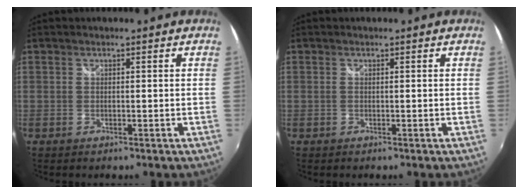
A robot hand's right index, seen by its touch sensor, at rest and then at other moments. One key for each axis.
{"total": 0.0}